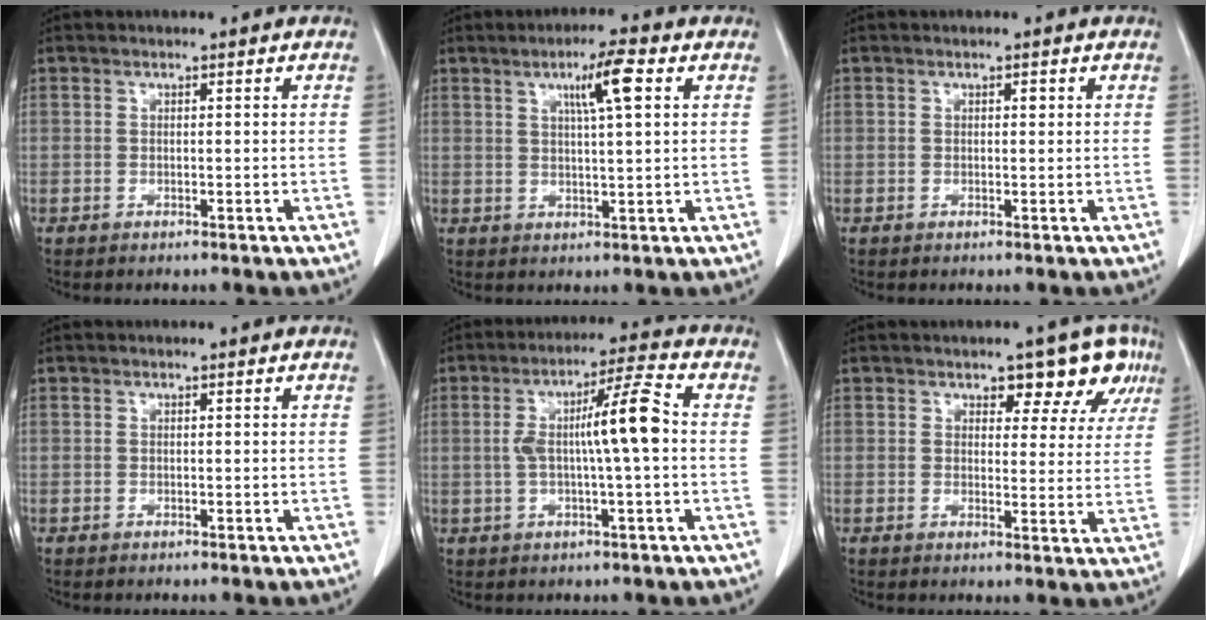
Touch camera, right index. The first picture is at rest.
{"total": 6.1, "force": [2.5, 0.1, 5.6], "torque": [-0.094, 0.004, 0.040]}
{"total": 0.5, "force": [0.2, 0.3, 0.4], "torque": [-0.007, 0.001, 0.002]}
{"total": 0.0}
{"total": 8.7, "force": [0.2, 0.6, 8.7], "torque": [-0.153, 0.023, 0.001]}
{"total": 7.1, "force": [4.5, 3.8, 3.9], "torque": [-0.027, 0.001, 0.045]}